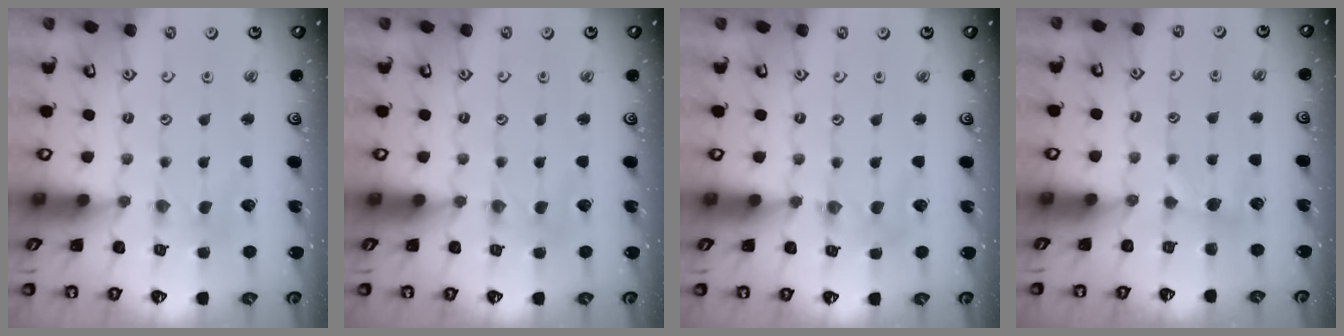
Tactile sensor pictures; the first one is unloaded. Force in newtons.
{"total": 0.0}
{"total": 2.4, "press": 2.4, "slide": 0.2}
{"total": 2.9, "press": 2.9, "slide": 0.4}